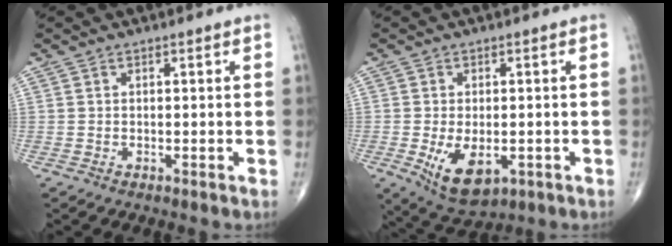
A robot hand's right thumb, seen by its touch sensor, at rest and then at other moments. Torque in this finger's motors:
{"motor_torque": [-0.07, 0.35, 0.47, 0.46, 0.10]}